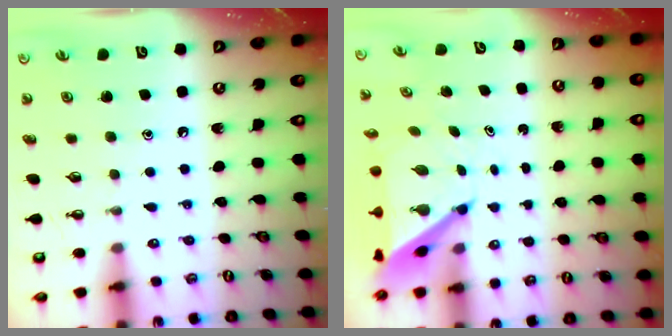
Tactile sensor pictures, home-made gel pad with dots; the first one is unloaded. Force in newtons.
{"total": 5.6, "press": 5.6, "slide": 0.4}